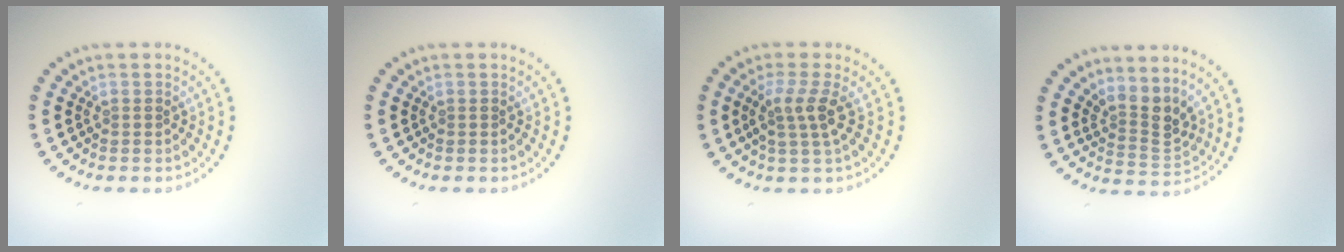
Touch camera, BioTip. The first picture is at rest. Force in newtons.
{"total": 0.0}
{"total": 2.7, "press": 2.0, "slide": 1.9}
{"total": 3.0, "press": 2.1, "slide": 2.1}